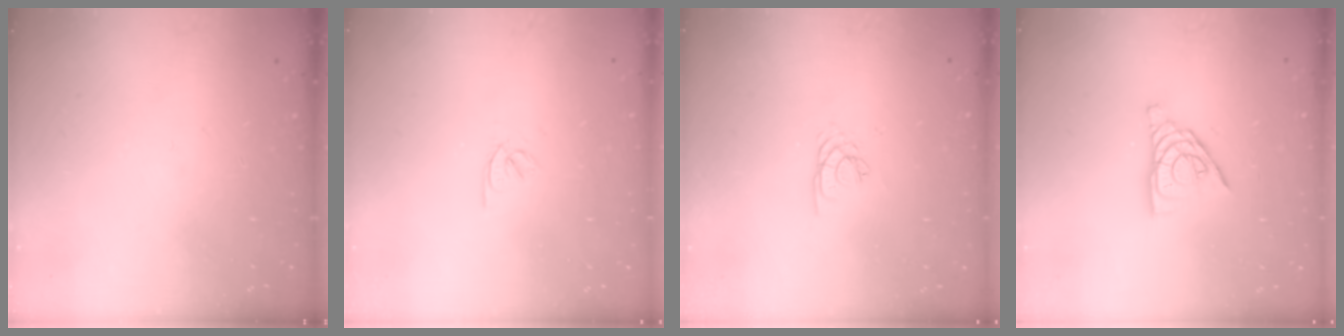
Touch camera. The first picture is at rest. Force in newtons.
{"total": 2.5, "press": 2.4, "slide": 0.7}
{"total": 2.2, "press": 2.2, "slide": 0.2}
{"total": 11.4, "press": 11.4, "slide": 1.1}